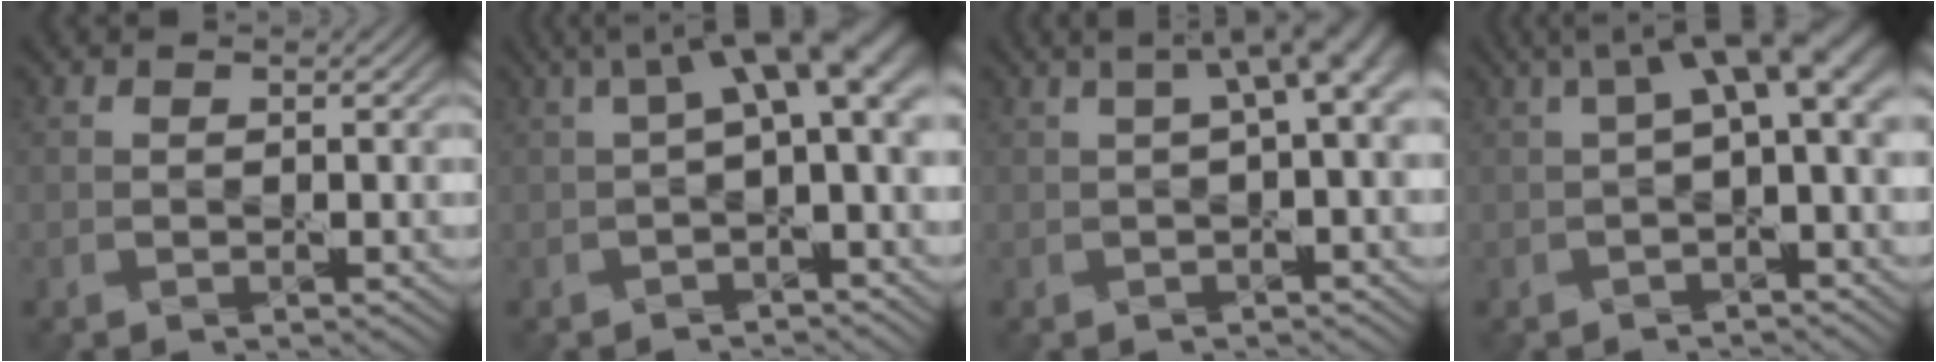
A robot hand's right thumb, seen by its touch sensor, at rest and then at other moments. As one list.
[{"total": 8.4, "force": [1.4, 2.9, 7.7], "torque": [-0.112, 0.017, 0.019]}, {"total": 5.9, "force": [1.1, 1.7, 5.6], "torque": [-0.067, 0.020, 0.016]}, {"total": 7.6, "force": [1.5, 2.5, 7.0], "torque": [-0.104, 0.017, 0.019]}]